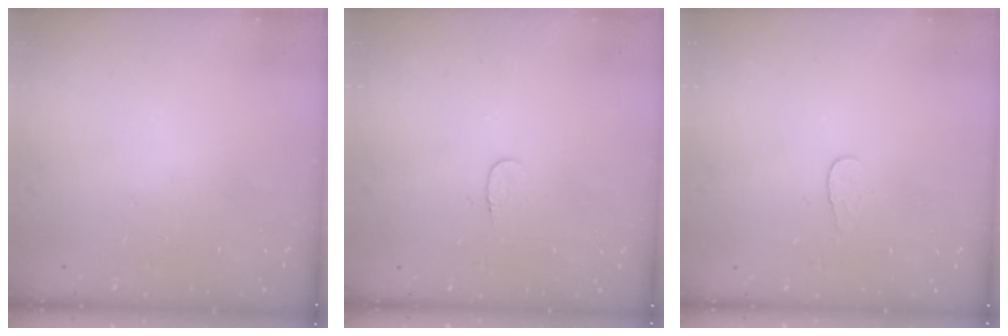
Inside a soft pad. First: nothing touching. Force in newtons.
{"total": 3.7, "press": 3.7, "slide": 0.3}
{"total": 3.8, "press": 3.8, "slide": 0.4}